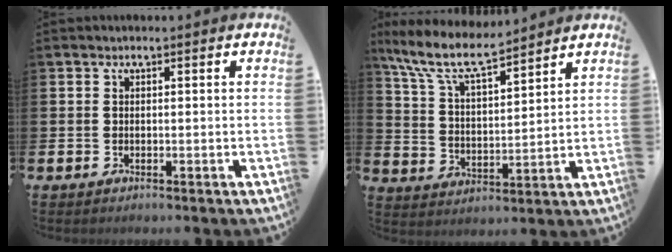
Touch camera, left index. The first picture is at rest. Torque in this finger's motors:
{"motor_torque": [0.46, -0.51, 0.55, 0.21]}